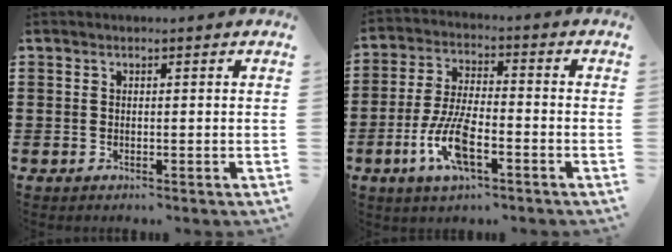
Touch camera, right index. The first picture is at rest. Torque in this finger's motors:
{"motor_torque": [2.14, 0.00, 1.05, 0.21]}